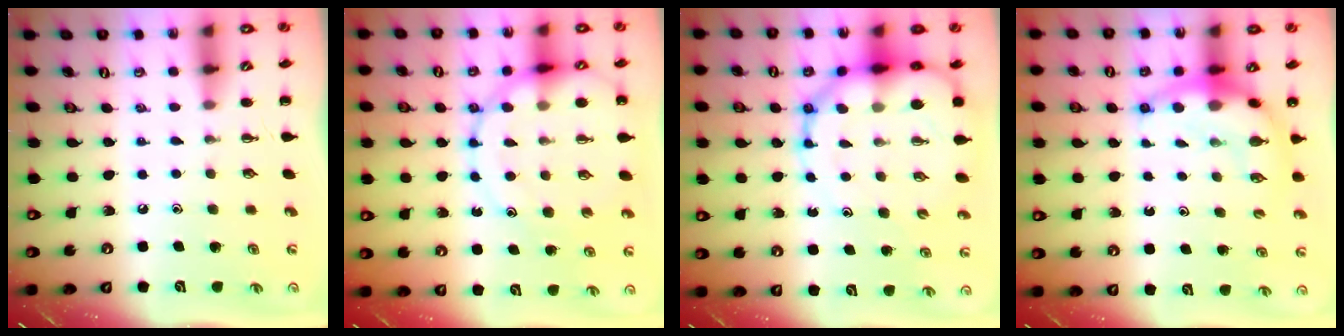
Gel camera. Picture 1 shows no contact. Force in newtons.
{"total": 16.3, "press": 16.1, "slide": 2.5}
{"total": 16.1, "press": 15.4, "slide": 4.5}
{"total": 9.6, "press": 9.3, "slide": 2.4}